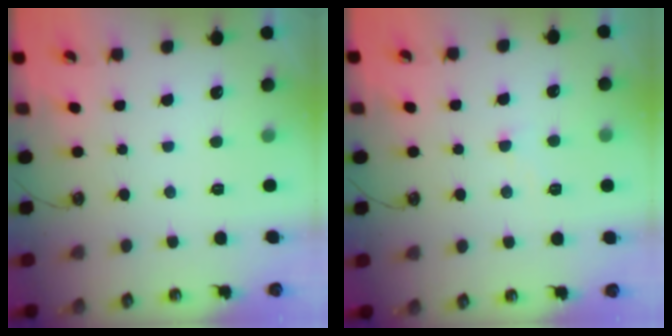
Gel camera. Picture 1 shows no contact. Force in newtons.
{"total": 2.0, "press": 2.0, "slide": 0.4}